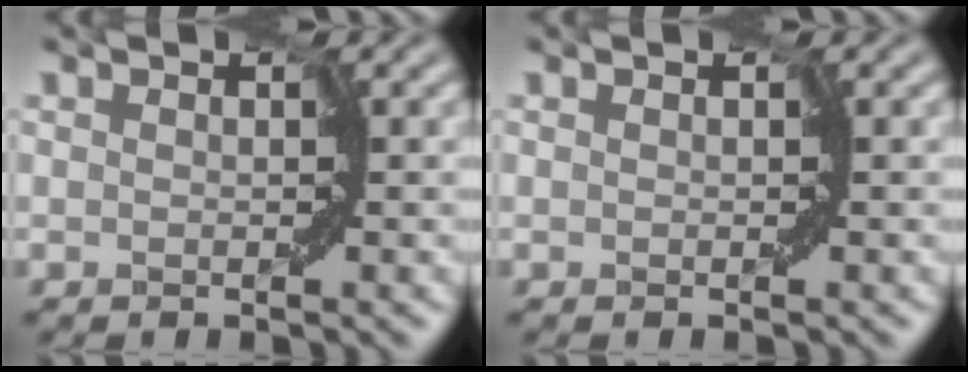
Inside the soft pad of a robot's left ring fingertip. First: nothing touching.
{"total": 0.0}